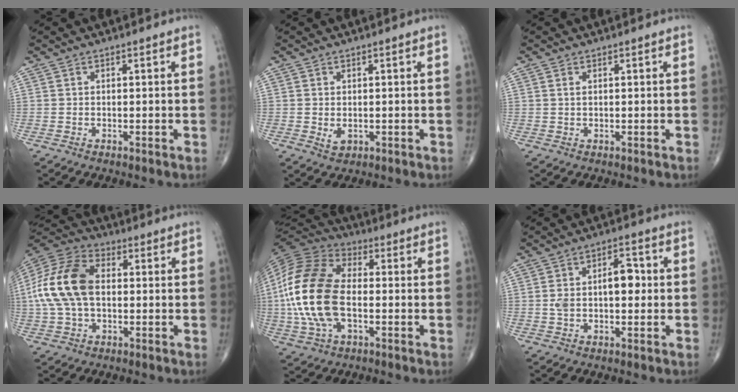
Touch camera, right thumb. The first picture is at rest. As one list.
[{"total": 2.1, "force": [-0.1, 1.5, 1.5], "torque": [-0.022, -0.004, 0.004]}, {"total": 0.8, "force": [0.3, 0.3, 0.6], "torque": [-0.012, 0.006, 0.007]}, {"total": 16.4, "force": [0.7, 10.3, 12.7], "torque": [-0.262, 0.030, 0.006]}, {"total": 20.2, "force": [-1.6, 11.5, 16.5], "torque": [-0.357, 0.014, -0.033]}, {"total": 7.9, "force": [0.4, 4.3, 6.7], "torque": [-0.104, 0.023, 0.004]}]